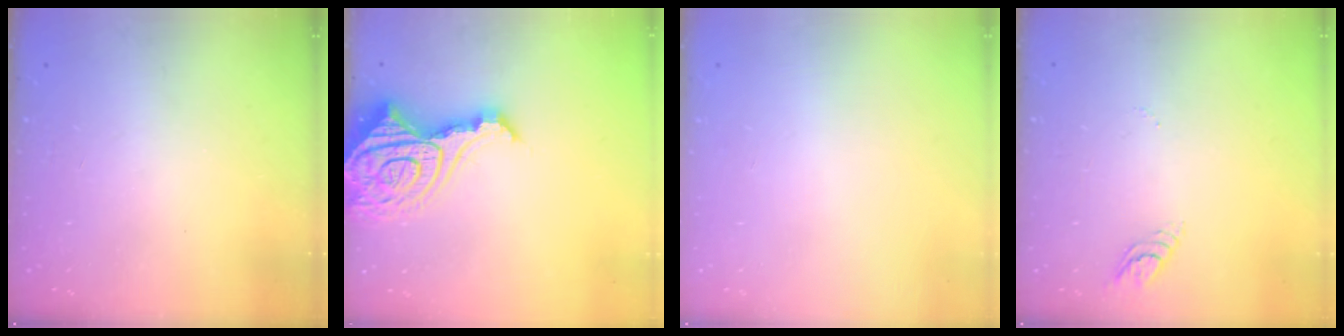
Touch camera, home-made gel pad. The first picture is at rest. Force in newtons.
{"total": 20.6, "press": 20.4, "slide": 2.4}
{"total": 0.0}
{"total": 3.8, "press": 3.8, "slide": 0.6}